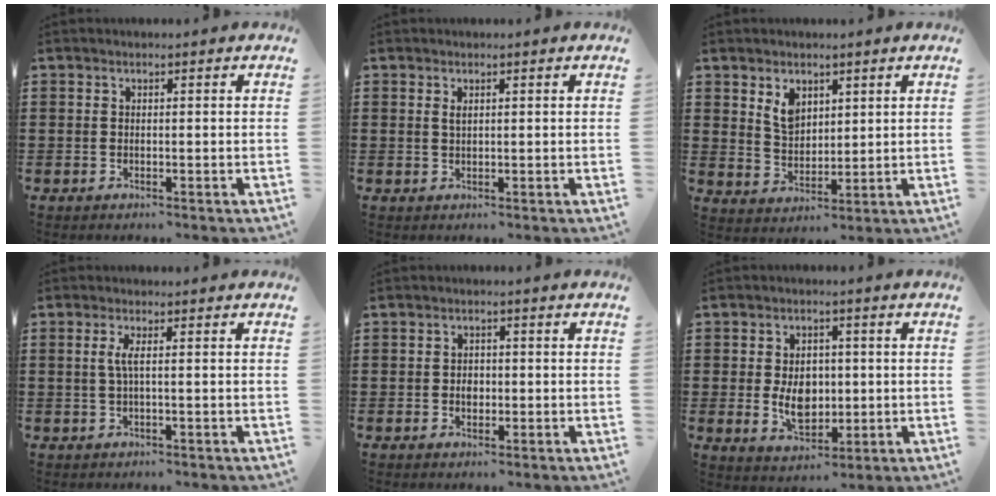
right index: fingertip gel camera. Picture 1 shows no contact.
{"total": 1.1, "force": [0.5, 0.4, 0.9], "torque": [-0.019, 0.003, 0.008]}
{"total": 4.5, "force": [2.5, 3.0, 2.3], "torque": [-0.057, 0.008, 0.046]}
{"total": 2.4, "force": [0.0, 0.1, 2.4], "torque": [-0.055, -0.007, -0.003]}
{"total": 1.9, "force": [-0.3, 1.4, 1.2], "torque": [-0.018, 0.001, -0.009]}
{"total": 6.5, "force": [-0.2, 4.5, 4.7], "torque": [-0.078, 0.000, -0.010]}